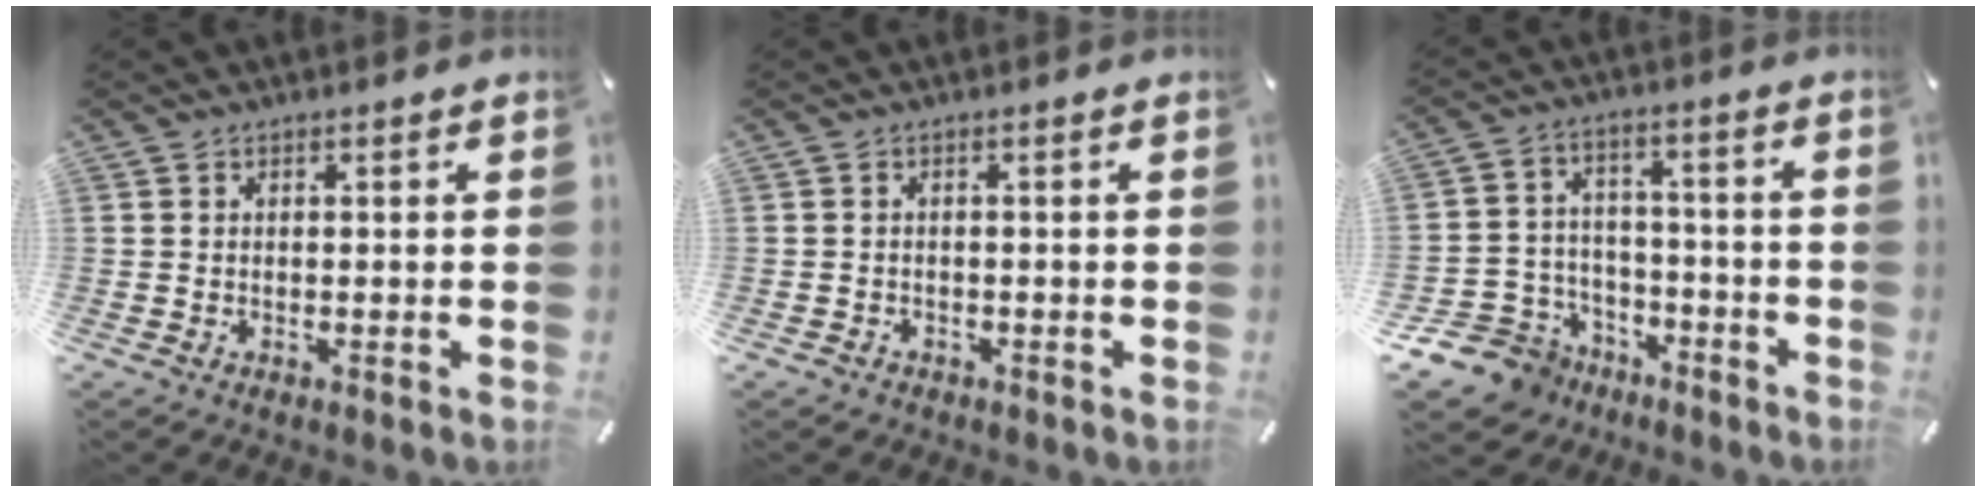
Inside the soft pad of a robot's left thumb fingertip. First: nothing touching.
{"total": 1.1, "force": [-0.8, 0.8, 0.1], "torque": [-0.004, 0.005, -0.019]}
{"total": 11.9, "force": [-7.4, 8.9, 2.9], "torque": [-0.068, 0.049, -0.128]}